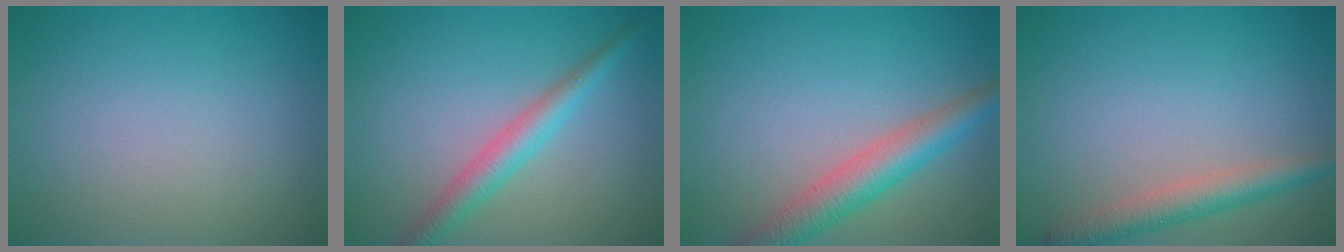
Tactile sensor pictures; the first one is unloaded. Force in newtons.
{"total": 3.2, "press": 3.2, "slide": 0.1}
{"total": 4.5, "press": 4.5, "slide": 0.2}
{"total": 3.3, "press": 3.3, "slide": 0.2}